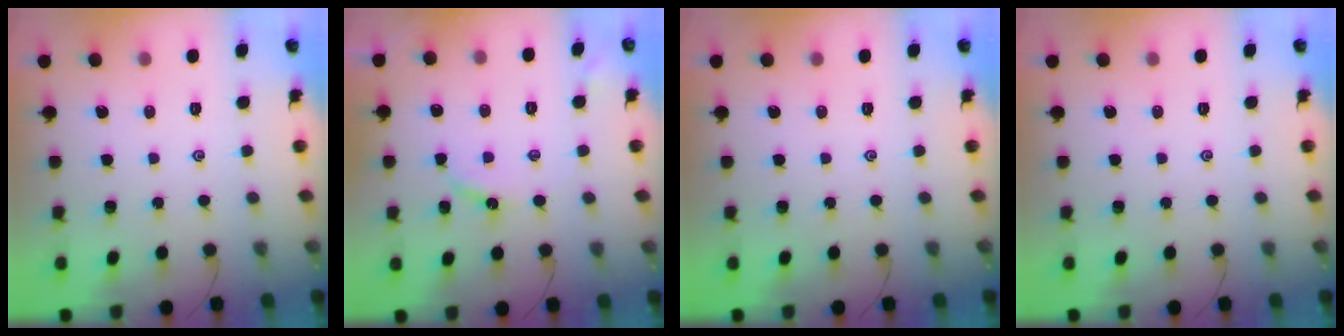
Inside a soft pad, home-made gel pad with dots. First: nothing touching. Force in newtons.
{"total": 5.4, "press": 5.4, "slide": 0.7}
{"total": 0.0}
{"total": 0.0}